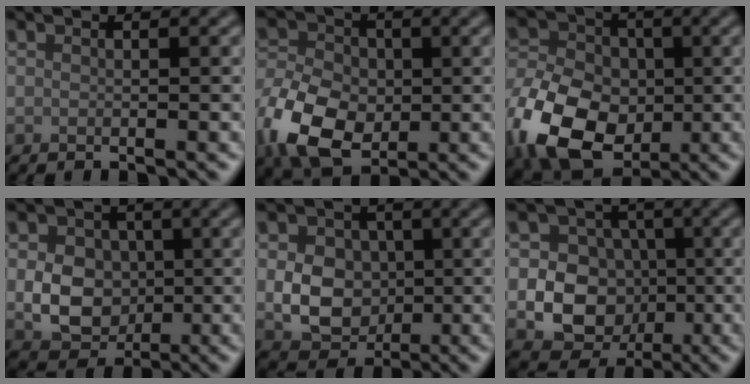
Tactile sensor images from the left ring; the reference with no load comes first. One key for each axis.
{"total": 9.2, "fx": -2.6, "fy": 6.5, "fz": 5.9, "tx": -0.135, "ty": -0.014, "tz": -0.057}
{"total": 12.0, "fx": -4.1, "fy": 8.4, "fz": 7.5, "tx": -0.158, "ty": -0.021, "tz": -0.084}
{"total": 5.9, "fx": -0.3, "fy": 4.7, "fz": 3.5, "tx": -0.052, "ty": -0.003, "tz": -0.013}
{"total": 6.0, "fx": -0.3, "fy": 4.7, "fz": 3.6, "tx": -0.052, "ty": -0.002, "tz": -0.012}
{"total": 7.5, "fx": -1.1, "fy": 6.6, "fz": 3.4, "tx": -0.030, "ty": 0.000, "tz": -0.040}